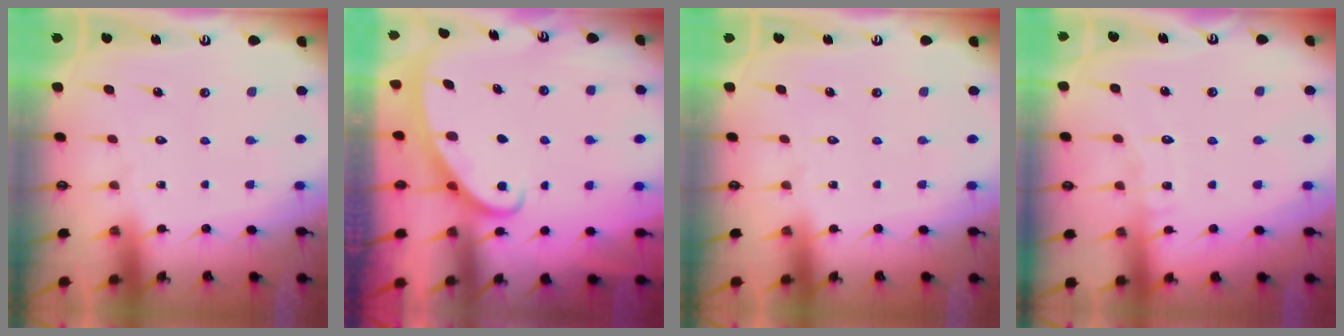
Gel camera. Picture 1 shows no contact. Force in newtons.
{"total": 2.4, "press": 2.4, "slide": 0.4}
{"total": 0.0}
{"total": 5.7, "press": 5.7, "slide": 0.4}